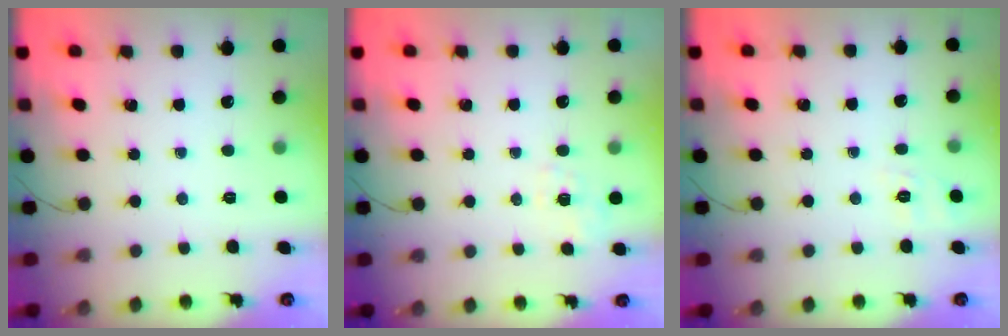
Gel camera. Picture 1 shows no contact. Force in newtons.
{"total": 2.3, "press": 1.6, "slide": 1.6}
{"total": 2.0, "press": 0.5, "slide": 1.9}